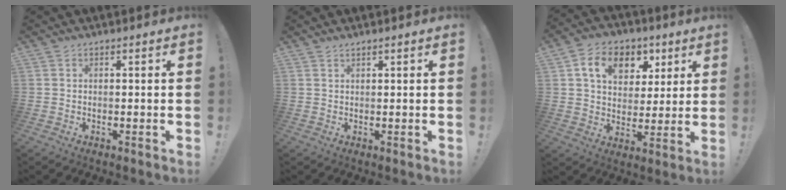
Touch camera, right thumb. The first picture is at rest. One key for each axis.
{"total": 0.9, "fx": 0.8, "fy": 0.0, "fz": 0.4, "tx": -0.016, "ty": 0.004, "tz": 0.017}
{"total": 13.0, "fx": 5.8, "fy": 9.4, "fz": 6.8, "tx": -0.103, "ty": -0.014, "tz": 0.109}